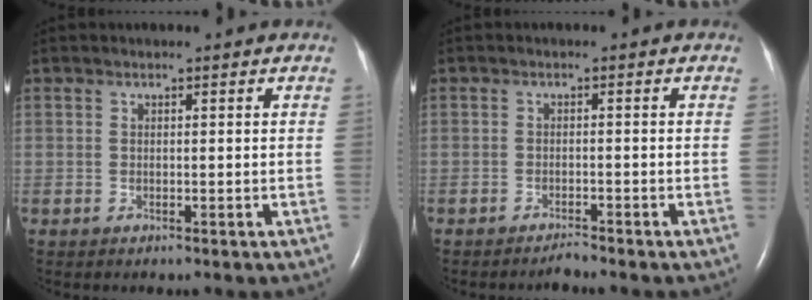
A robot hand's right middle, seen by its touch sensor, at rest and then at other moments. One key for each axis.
{"total": 1.2, "fx": -1.2, "fy": -0.1, "fz": 0.1, "tx": -0.004, "ty": -0.004, "tz": -0.017}